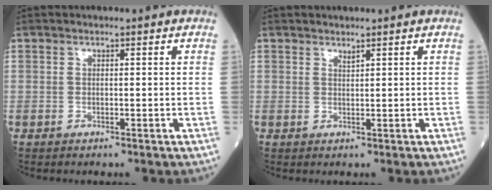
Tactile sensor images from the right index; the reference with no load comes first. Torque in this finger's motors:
{"motor_torque": [-0.09, 0.06, 0.06, 0.01]}